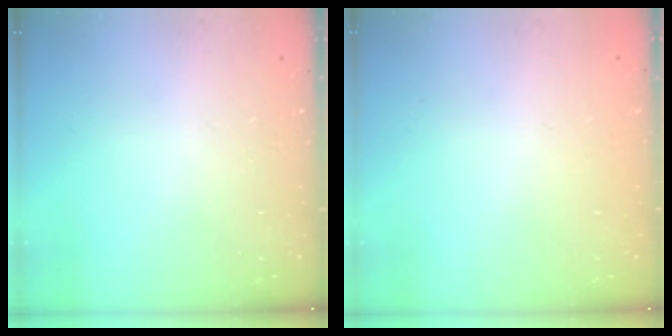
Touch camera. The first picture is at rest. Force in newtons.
{"total": 0.0}